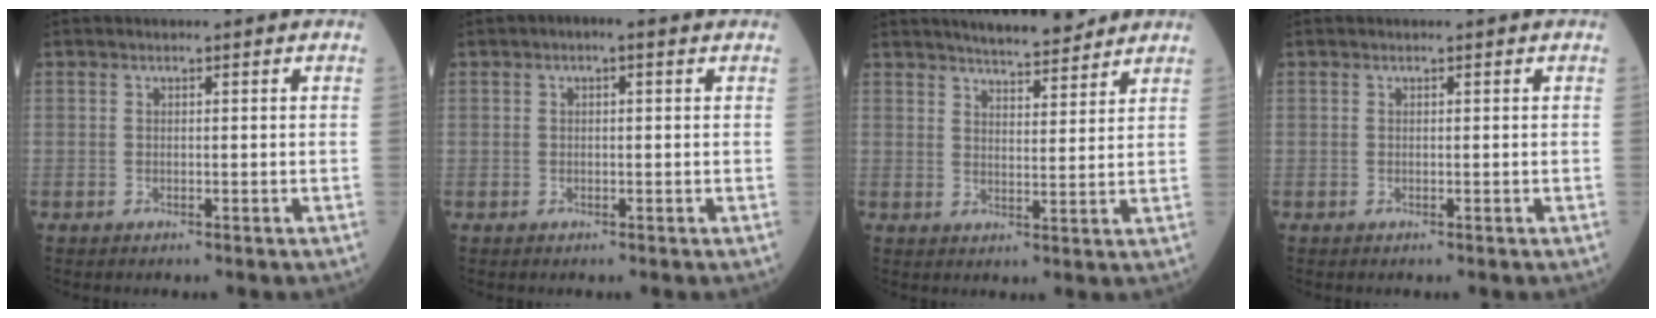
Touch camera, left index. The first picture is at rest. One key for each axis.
{"total": 1.9, "fx": 0.8, "fy": 0.6, "fz": 1.6, "tx": -0.026, "ty": 0.013, "tz": 0.009}
{"total": 9.0, "fx": 8.0, "fy": 1.4, "fz": 3.8, "tx": -0.056, "ty": 0.008, "tz": 0.118}
{"total": 0.0}